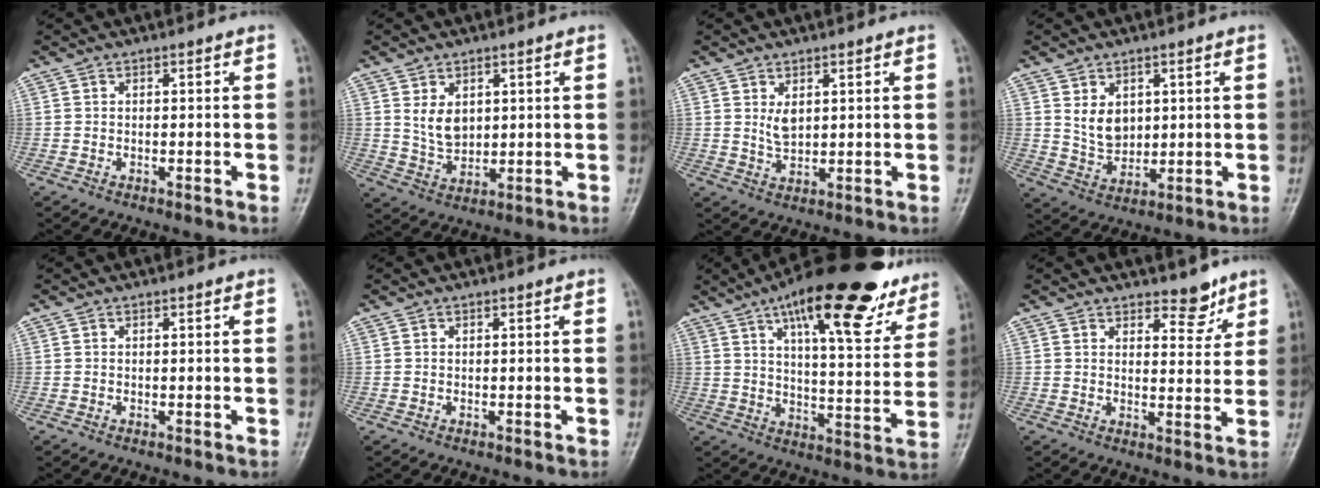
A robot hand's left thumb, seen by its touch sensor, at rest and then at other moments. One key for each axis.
{"total": 6.1, "fx": 1.8, "fy": 4.3, "fz": 3.8, "tx": -0.047, "ty": -0.018, "tz": 0.042}
{"total": 3.7, "fx": 1.3, "fy": 2.3, "fz": 2.7, "tx": -0.036, "ty": -0.014, "tz": 0.028}
{"total": 6.7, "fx": 1.9, "fy": 5.0, "fz": 4.0, "tx": -0.044, "ty": -0.020, "tz": 0.047}
{"total": 0.0}
{"total": 0.0}
{"total": 24.5, "fx": 14.9, "fy": 8.2, "fz": 17.6, "tx": -0.223, "ty": -0.034, "tz": 0.220}
{"total": 5.3, "fx": 3.9, "fy": 2.5, "fz": 2.4, "tx": -0.006, "ty": -0.028, "tz": 0.056}